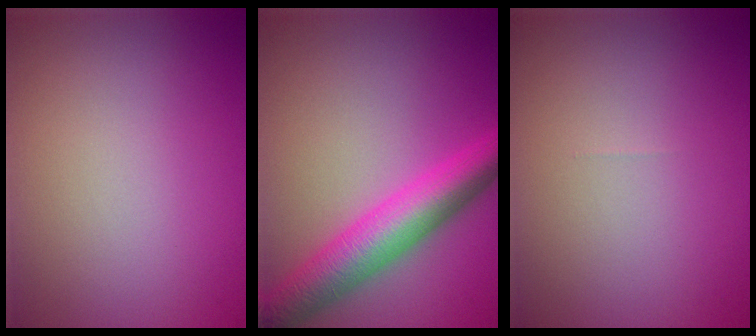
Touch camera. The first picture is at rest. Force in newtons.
{"total": 6.5, "press": 6.5, "slide": 0.2}
{"total": 0.0}